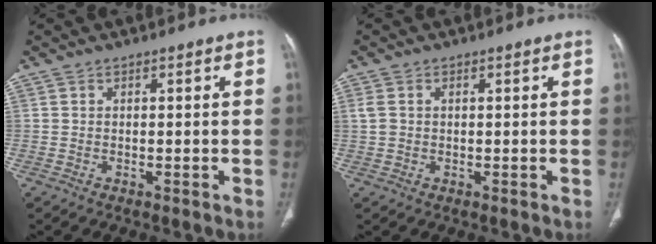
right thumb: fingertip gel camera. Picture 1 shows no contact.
{"total": 2.0, "force": [0.2, 1.6, 1.2], "torque": [-0.034, 0.008, 0.008]}